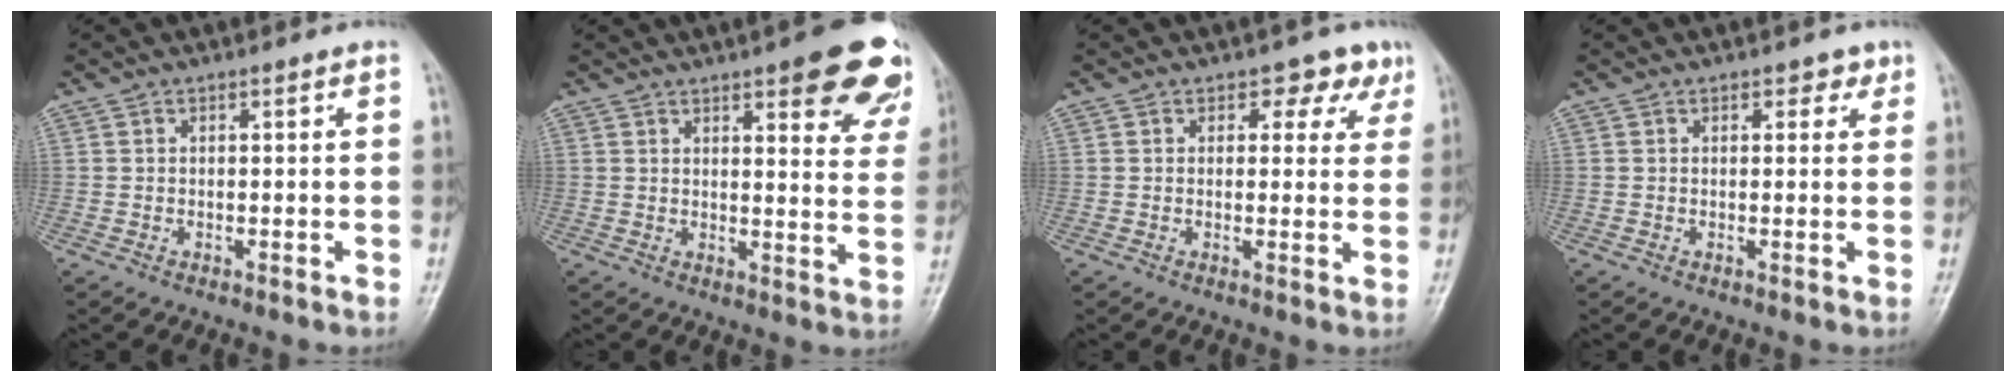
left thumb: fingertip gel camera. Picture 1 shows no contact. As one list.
[{"total": 15.9, "force": [9.5, 4.8, 11.8], "torque": [-0.109, -0.040, 0.107]}, {"total": 4.5, "force": [2.7, 3.1, 1.8], "torque": [0.014, -0.009, 0.026]}, {"total": 1.9, "force": [1.2, 1.3, 0.9], "torque": [0.007, -0.003, 0.010]}]